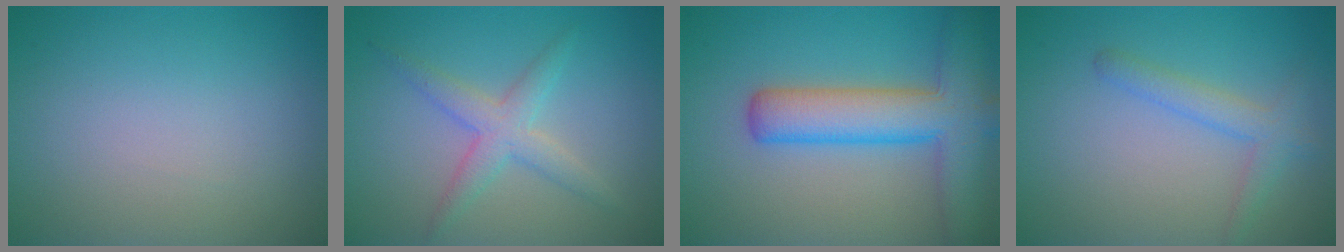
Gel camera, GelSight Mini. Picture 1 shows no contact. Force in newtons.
{"total": 3.0, "press": 3.0, "slide": 0.1}
{"total": 7.6, "press": 7.6, "slide": 0.3}
{"total": 2.4, "press": 2.4, "slide": 0.1}